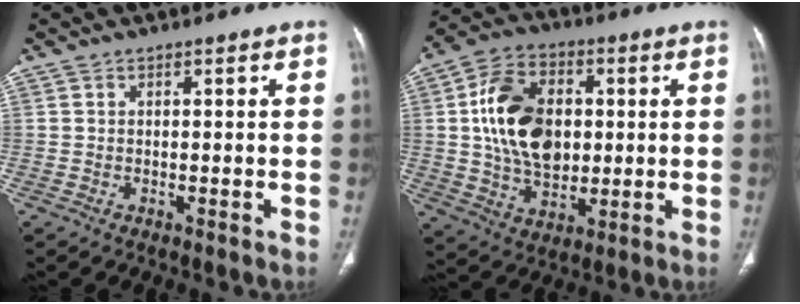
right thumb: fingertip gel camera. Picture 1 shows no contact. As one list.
[{"total": 16.9, "force": [1.9, 11.7, 12.1], "torque": [-0.185, 0.005, 0.035]}]